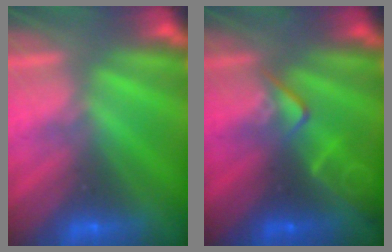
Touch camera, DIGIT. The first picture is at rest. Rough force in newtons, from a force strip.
{"total": 2.2}